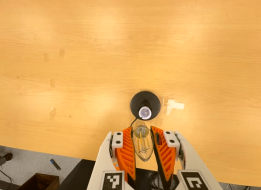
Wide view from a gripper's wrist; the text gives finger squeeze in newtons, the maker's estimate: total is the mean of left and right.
{"total": 19.9, "left": 21.8, "right": 18.0}